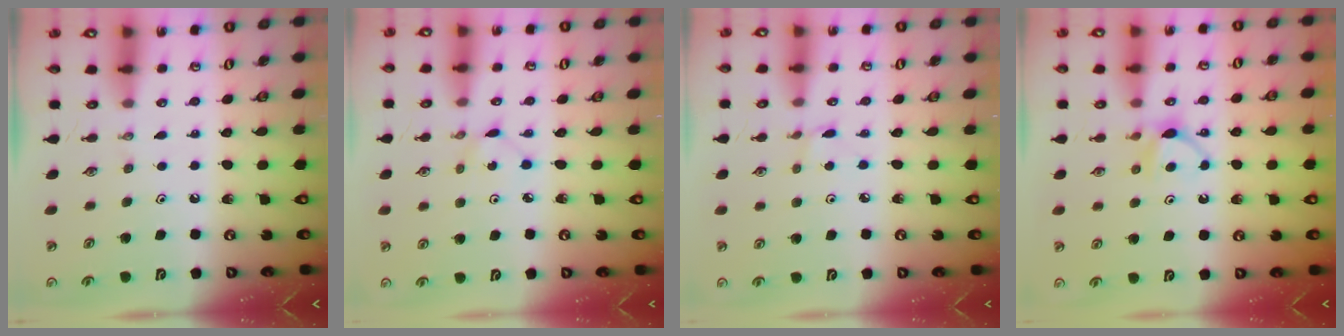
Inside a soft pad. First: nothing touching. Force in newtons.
{"total": 1.2, "press": 1.2, "slide": 0.1}
{"total": 0.8, "press": 0.8, "slide": 0.1}
{"total": 5.5, "press": 5.5, "slide": 0.7}